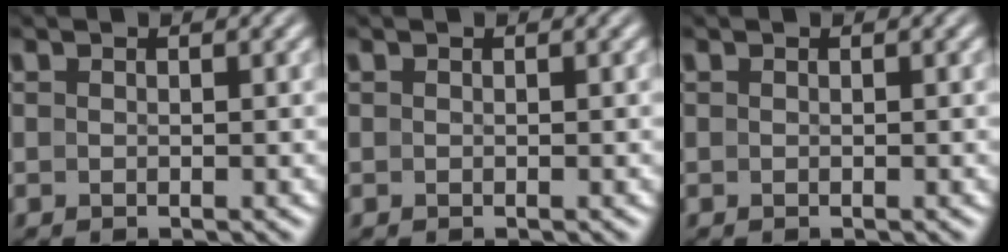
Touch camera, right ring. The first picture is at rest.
{"total": 0.0}
{"total": 0.0}